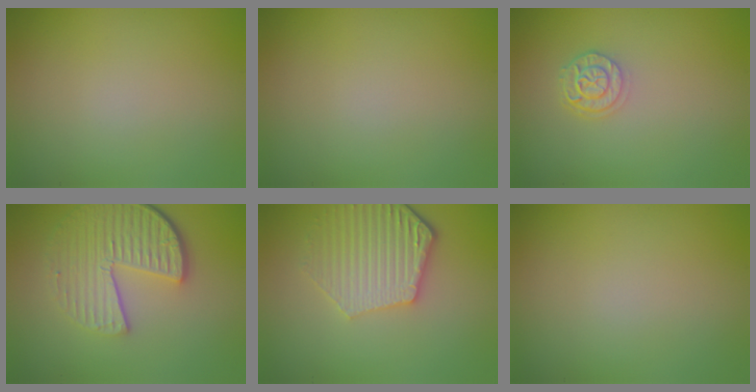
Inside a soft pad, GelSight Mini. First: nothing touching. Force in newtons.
{"total": 0.0}
{"total": 2.4, "press": 2.0, "slide": 1.3}
{"total": 6.3, "press": 4.5, "slide": 4.4}
{"total": 5.1, "press": 4.2, "slide": 2.9}
{"total": 0.0}